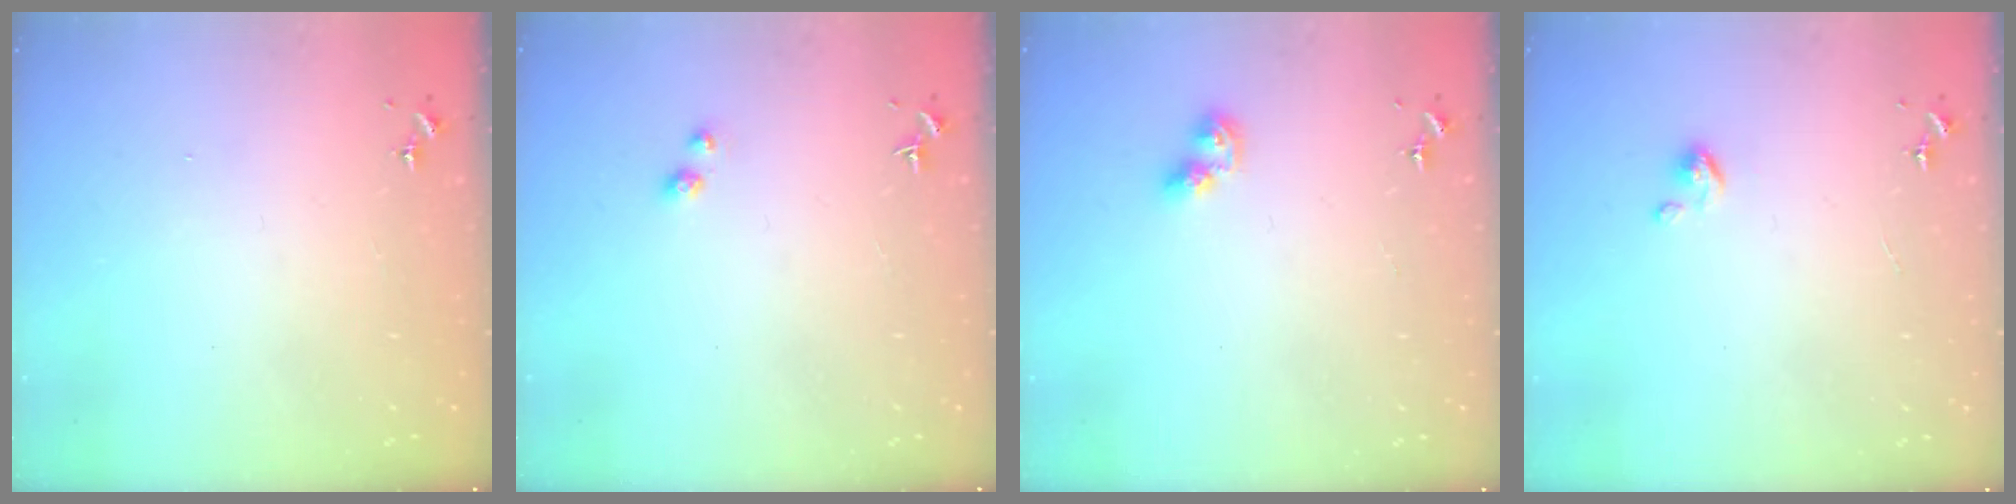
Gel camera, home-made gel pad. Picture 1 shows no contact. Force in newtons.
{"total": 2.9, "press": 2.9, "slide": 0.2}
{"total": 5.5, "press": 5.5, "slide": 0.3}
{"total": 3.5, "press": 3.5, "slide": 0.3}